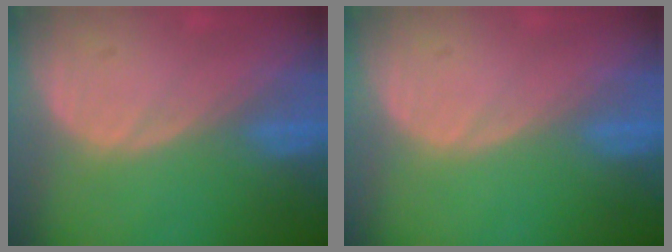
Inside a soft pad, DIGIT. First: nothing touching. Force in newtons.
{"total": 0.0}